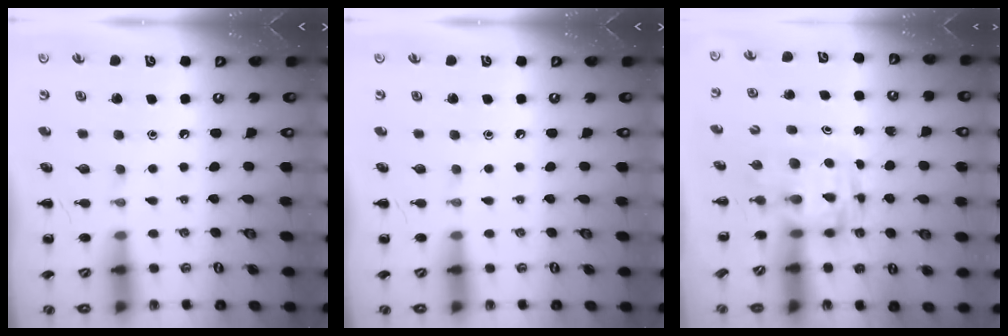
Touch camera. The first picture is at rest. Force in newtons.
{"total": 0.0}
{"total": 2.8, "press": 2.8, "slide": 0.5}